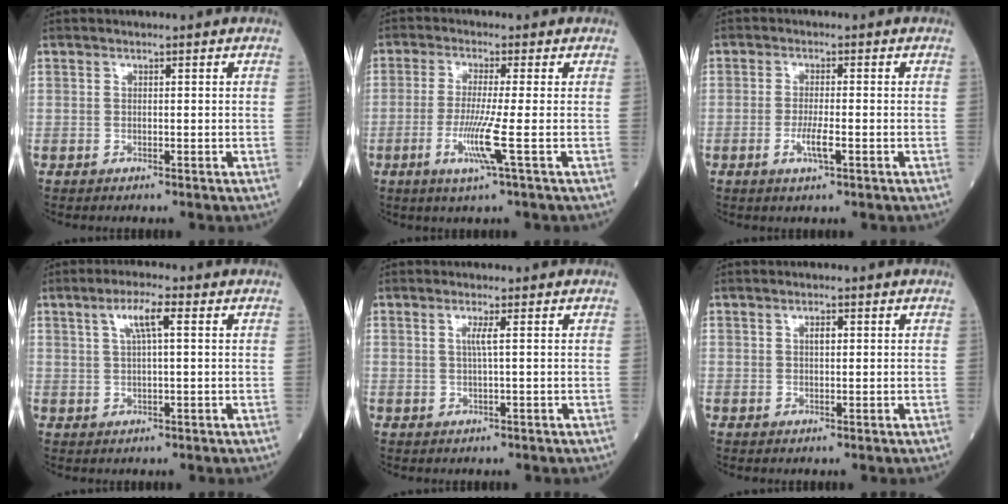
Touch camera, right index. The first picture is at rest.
{"total": 6.1, "force": [-1.9, -1.2, 5.7], "torque": [-0.114, -0.021, -0.042]}
{"total": 3.3, "force": [-1.2, 0.3, 3.1], "torque": [-0.058, -0.003, -0.021]}
{"total": 4.6, "force": [1.7, 0.5, 4.3], "torque": [-0.084, 0.010, 0.033]}
{"total": 1.6, "force": [0.4, -0.4, 1.5], "torque": [-0.034, -0.002, 0.006]}
{"total": 1.3, "force": [0.4, 0.5, 1.1], "torque": [-0.020, 0.001, 0.005]}